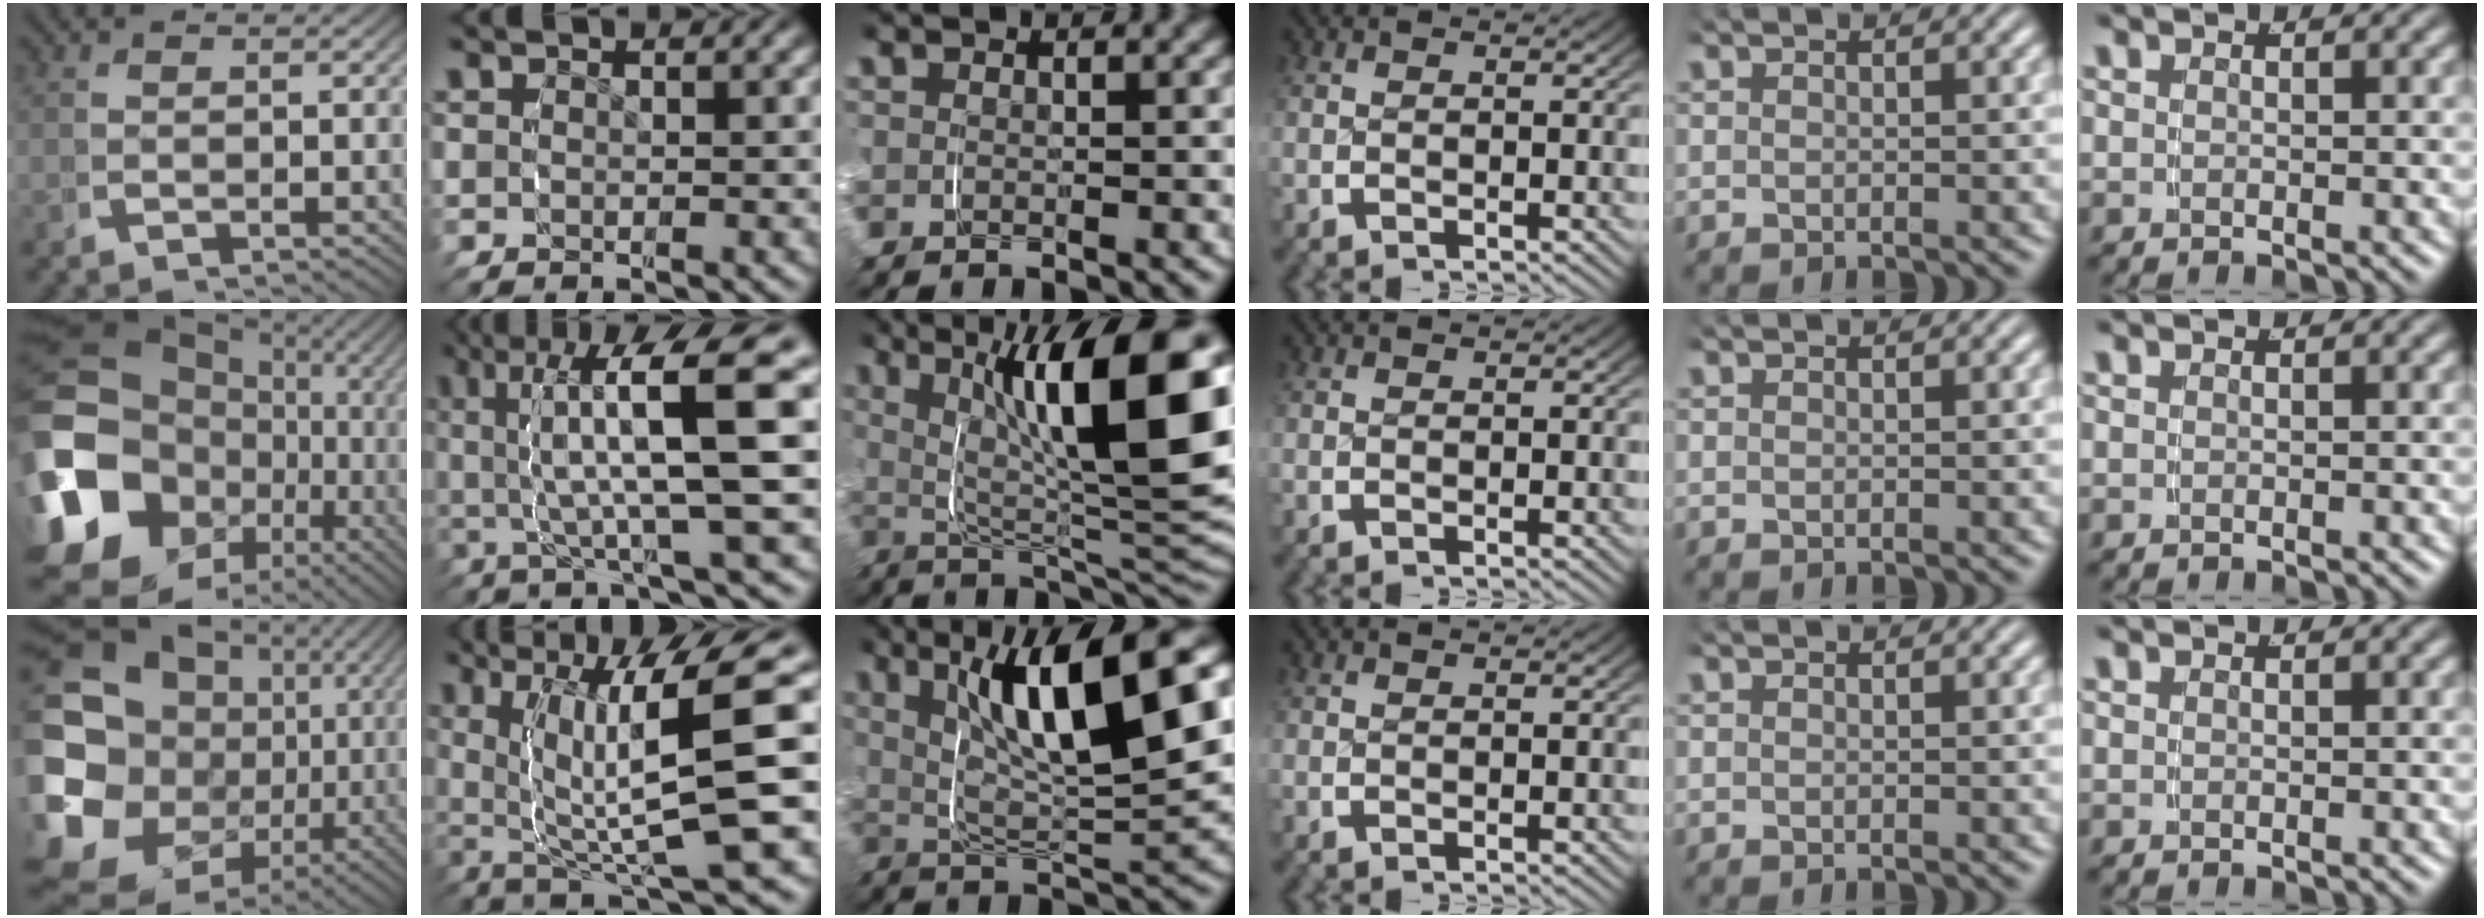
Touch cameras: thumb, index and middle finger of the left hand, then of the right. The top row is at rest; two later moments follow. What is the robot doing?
{"motion": "grasp_and_lifting", "object": "map"}